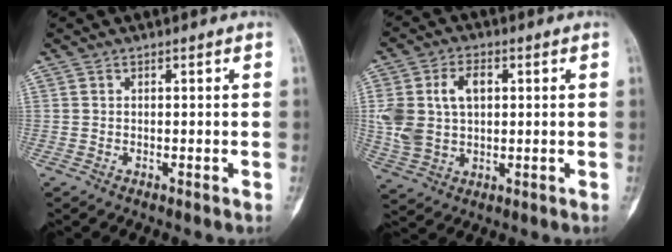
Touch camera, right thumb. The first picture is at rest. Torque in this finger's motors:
{"motor_torque": [0.20, 1.82, 0.08, -0.06, 0.37]}